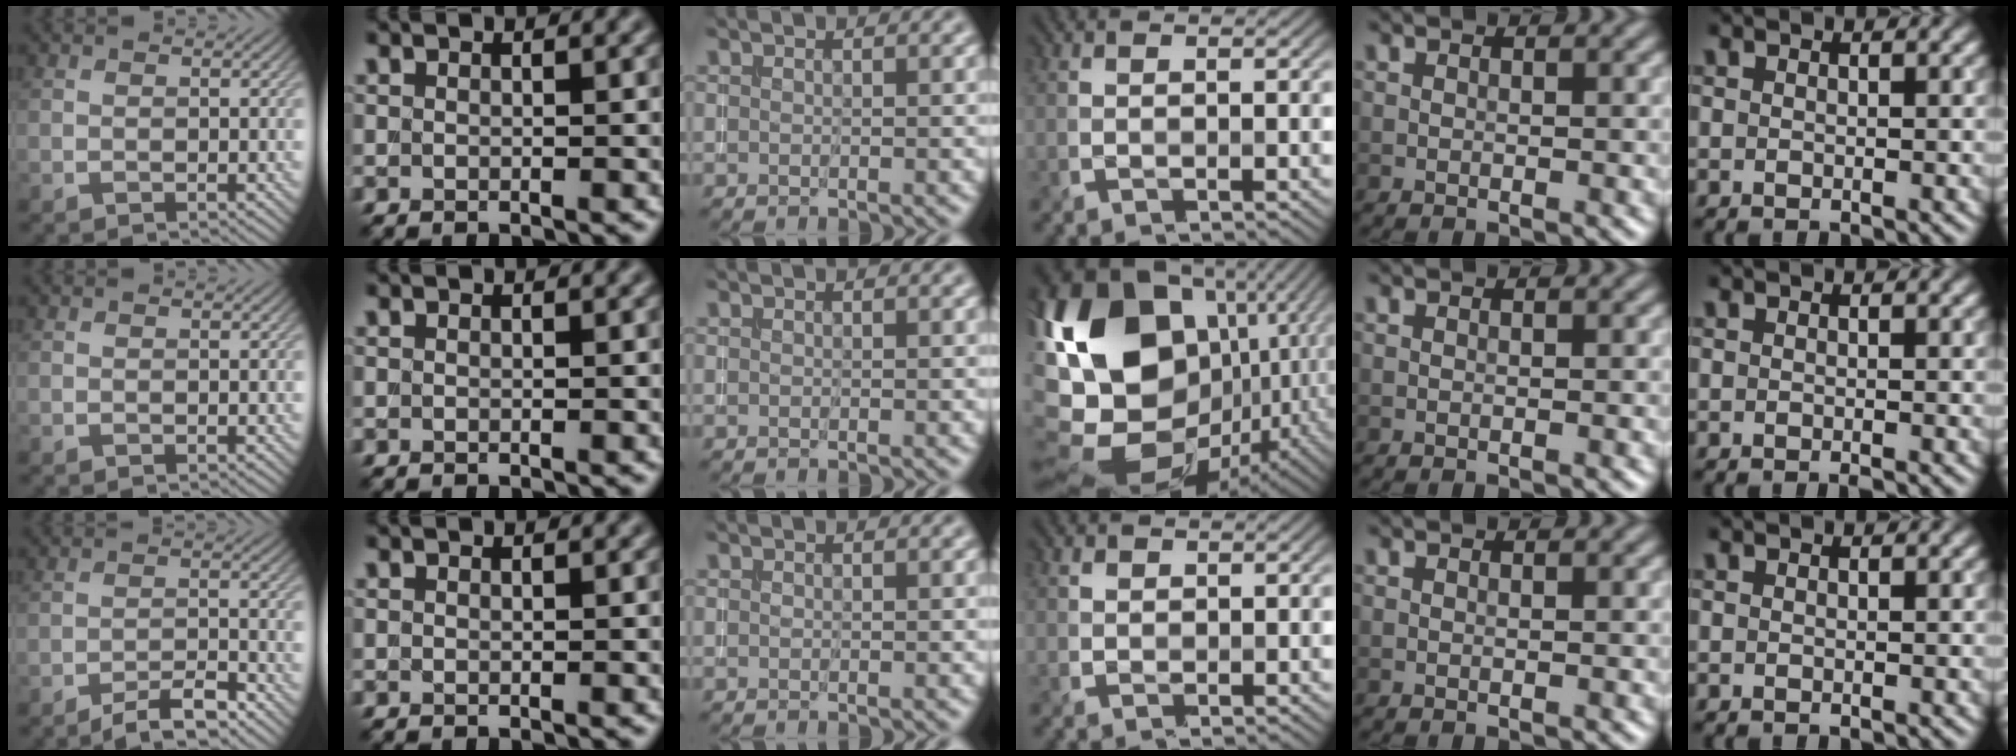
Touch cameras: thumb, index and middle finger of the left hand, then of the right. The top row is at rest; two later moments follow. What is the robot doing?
{"motion": "extract", "object": "backpack"}